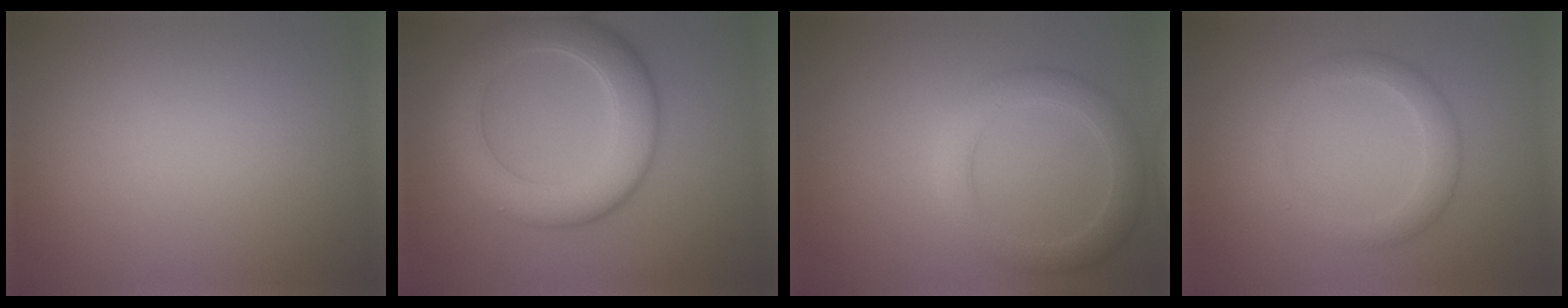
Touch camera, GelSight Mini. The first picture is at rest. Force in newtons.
{"total": 7.2, "press": 7.1, "slide": 0.6}
{"total": 3.3, "press": 3.3, "slide": 0.2}
{"total": 2.7, "press": 2.7, "slide": 0.2}